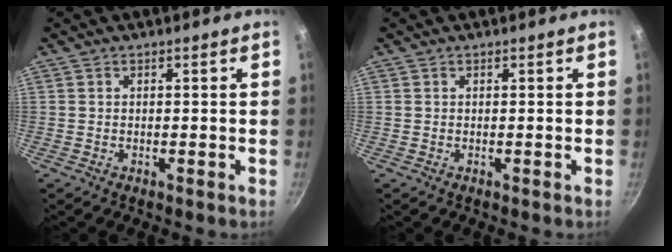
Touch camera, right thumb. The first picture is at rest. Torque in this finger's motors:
{"motor_torque": [-0.19, -0.05, 0.01, -0.01, 0.02]}